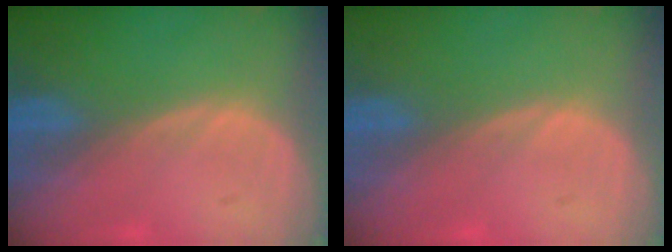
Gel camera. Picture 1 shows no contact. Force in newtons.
{"total": 0.0}